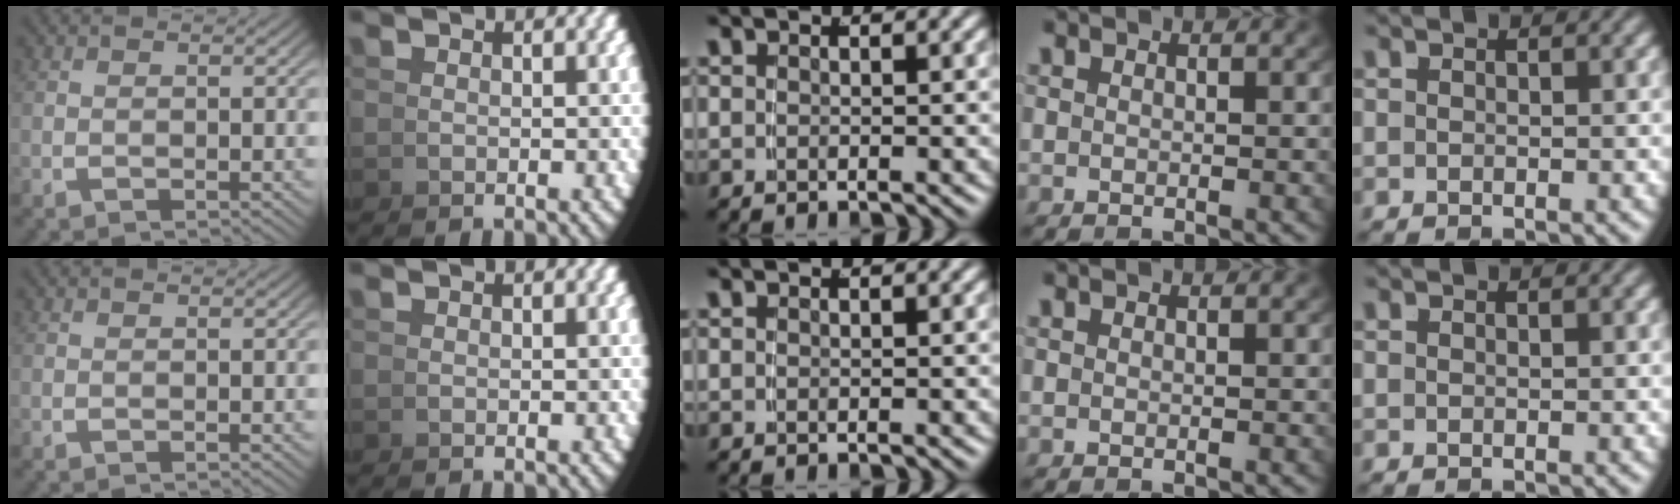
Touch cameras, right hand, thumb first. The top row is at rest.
{}